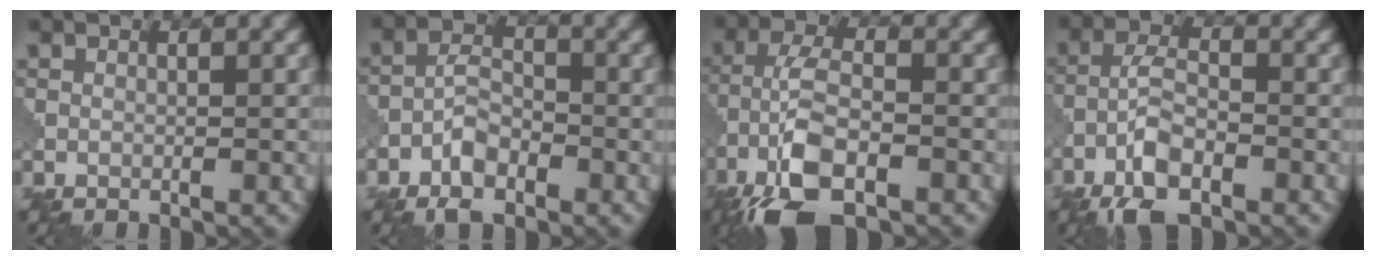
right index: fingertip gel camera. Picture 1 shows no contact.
{"total": 4.0, "force": [-2.3, 2.2, 2.5], "torque": [-0.039, 0.002, -0.050]}
{"total": 8.3, "force": [-4.8, 3.0, 6.0], "torque": [-0.123, 0.001, -0.098]}
{"total": 5.3, "force": [-3.2, 1.9, 3.7], "torque": [-0.074, 0.002, -0.072]}